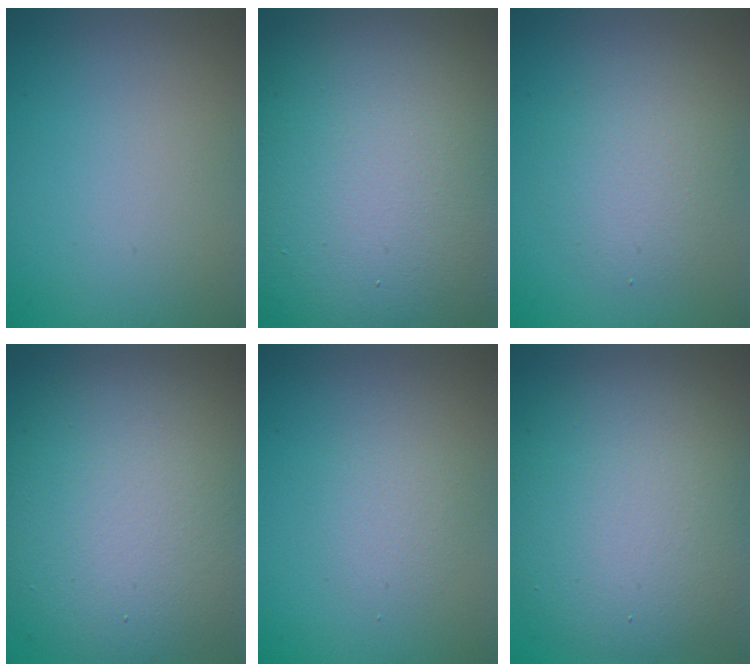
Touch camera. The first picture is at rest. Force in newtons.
{"total": 17.7, "press": 17.7, "slide": 0.9}
{"total": 3.0, "press": 3.0, "slide": 0.2}
{"total": 11.2, "press": 11.2, "slide": 0.9}
{"total": 1.6, "press": 1.6, "slide": 0.1}
{"total": 9.2, "press": 9.1, "slide": 0.8}